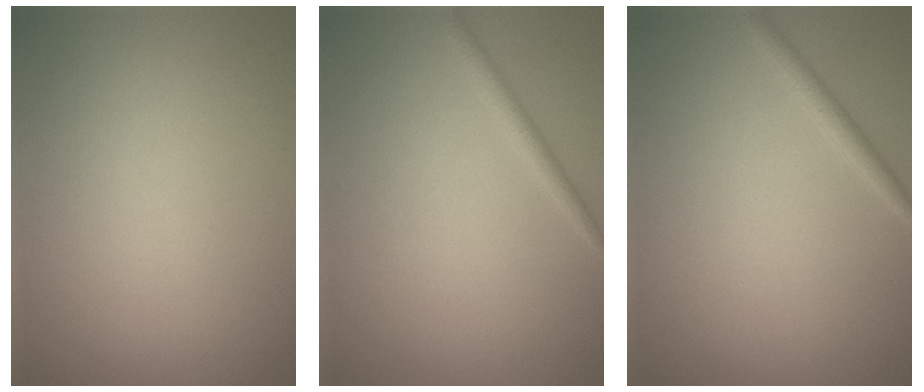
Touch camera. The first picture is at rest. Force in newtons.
{"total": 1.3, "press": 1.3, "slide": 0.1}
{"total": 1.4, "press": 1.4, "slide": 0.1}